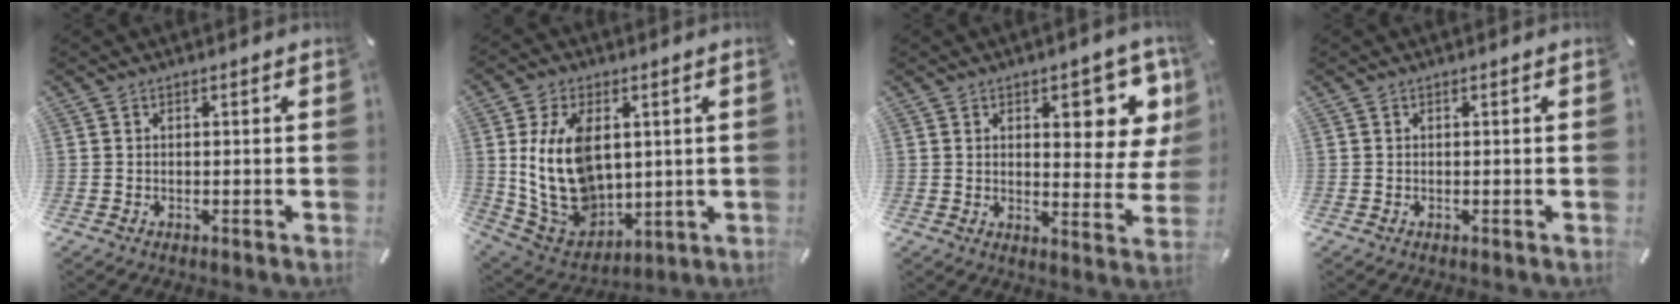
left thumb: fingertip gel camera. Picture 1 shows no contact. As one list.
[{"total": 15.7, "force": [3.1, 10.9, 10.8], "torque": [-0.235, -0.016, 0.061]}, {"total": 12.6, "force": [6.0, 5.4, 9.6], "torque": [-0.111, -0.033, 0.097]}, {"total": 0.0}]